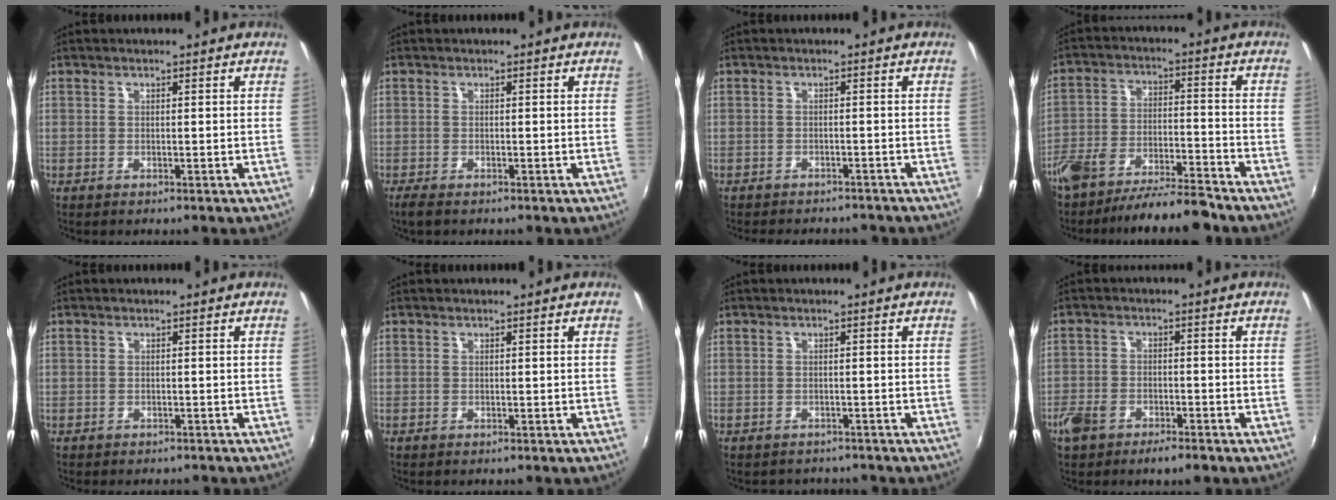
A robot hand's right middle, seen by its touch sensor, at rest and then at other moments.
{"total": 2.1, "force": [-1.6, 0.6, 1.2], "torque": [-0.027, -0.009, -0.029]}
{"total": 6.8, "force": [-6.1, 2.3, 2.2], "torque": [-0.055, -0.008, -0.083]}
{"total": 12.5, "force": [-10.5, 2.8, 6.2], "torque": [-0.129, -0.006, -0.174]}
{"total": 1.5, "force": [-1.1, 1.0, 0.1], "torque": [-0.006, 0.002, -0.015]}
{"total": 0.0}
{"total": 2.9, "force": [-2.6, 1.2, 0.3], "torque": [-0.012, -0.011, -0.035]}
{"total": 7.2, "force": [-5.0, 3.2, 4.1], "torque": [-0.102, -0.012, -0.093]}